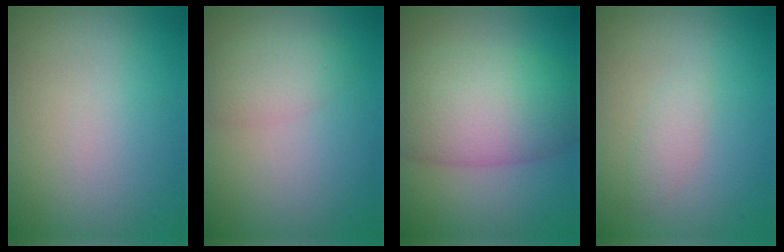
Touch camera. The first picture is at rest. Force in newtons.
{"total": 2.4, "press": 2.4, "slide": 0.1}
{"total": 9.6, "press": 9.6, "slide": 0.3}
{"total": 1.3, "press": 1.3, "slide": 0.1}